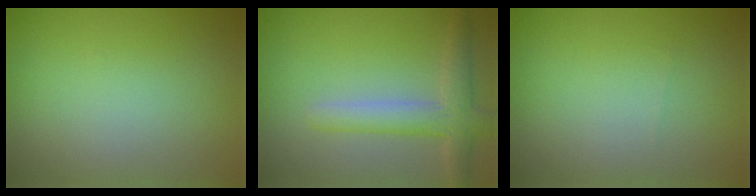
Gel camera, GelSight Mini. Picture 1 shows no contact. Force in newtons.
{"total": 3.6, "press": 3.6, "slide": 0.3}
{"total": 0.0}